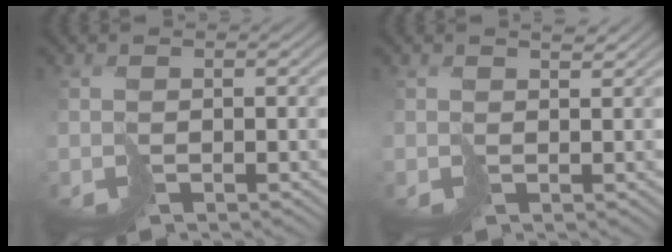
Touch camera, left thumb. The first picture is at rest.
{"total": 1.2, "force": [0.9, 0.3, 0.7], "torque": [-0.012, 0.001, 0.017]}